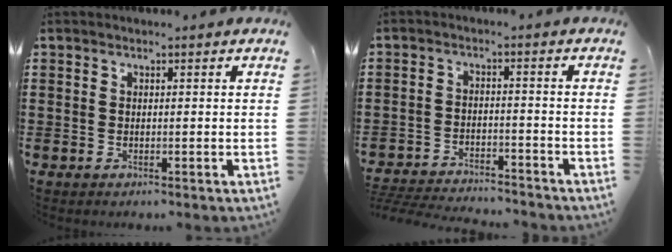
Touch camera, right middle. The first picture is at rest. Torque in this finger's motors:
{"motor_torque": [2.13, 0.01, 0.27, 0.21]}